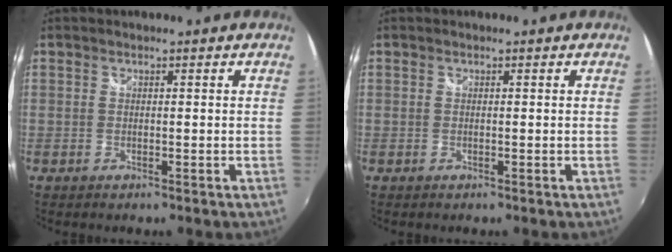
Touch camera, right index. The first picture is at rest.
{"total": 0.0}